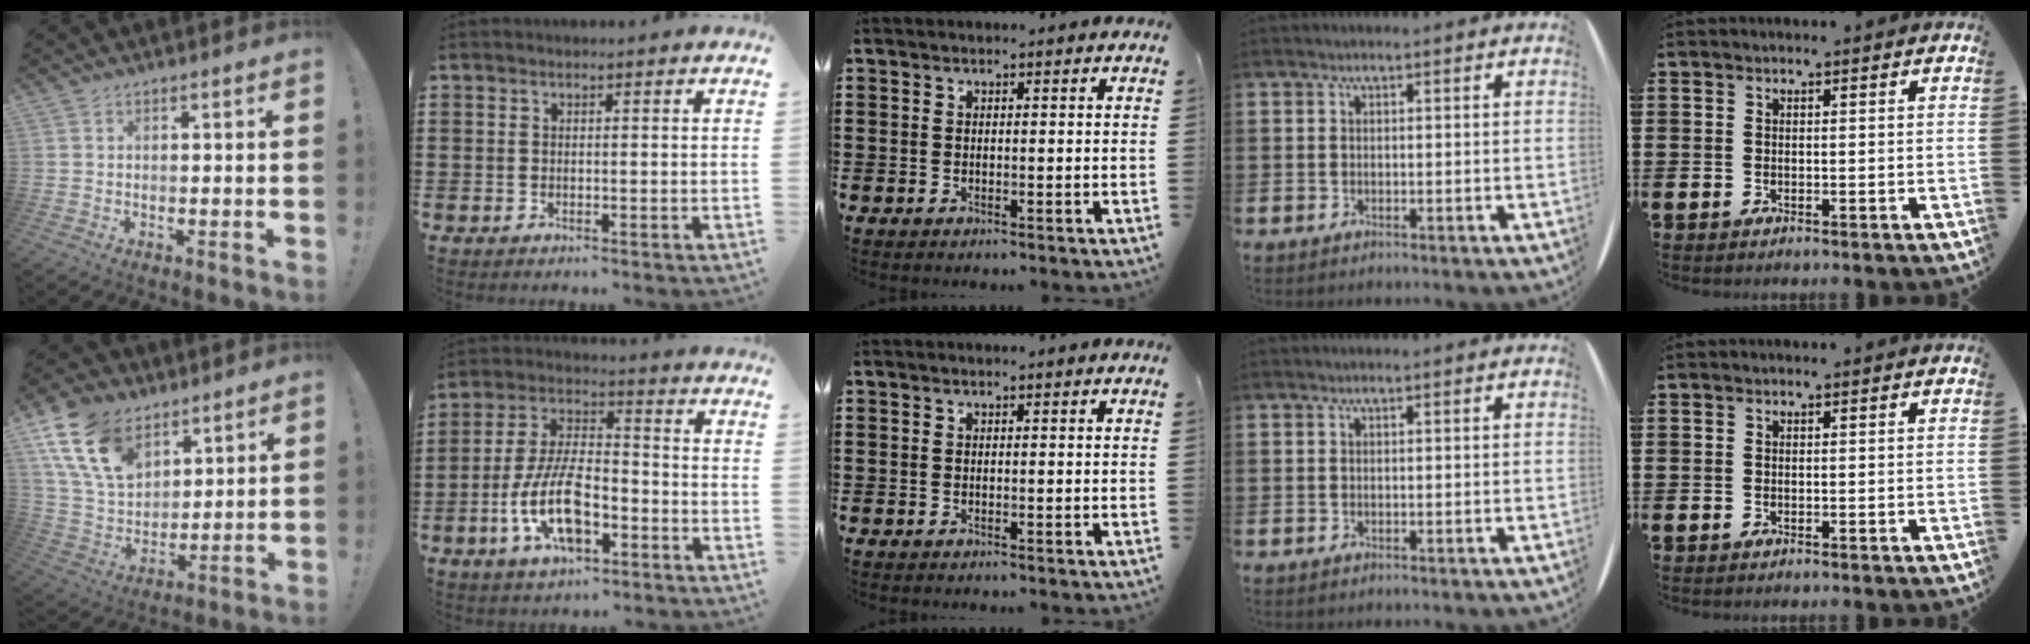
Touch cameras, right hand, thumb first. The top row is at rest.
{"thumb": {"total": 16.8, "force": [9.3, 10.8, 9.0], "torque": [-0.183, -0.037, 0.181]}, "index": {"total": 11.5, "force": [-4.5, 5.0, 9.3], "torque": [-0.212, -0.001, -0.087]}}